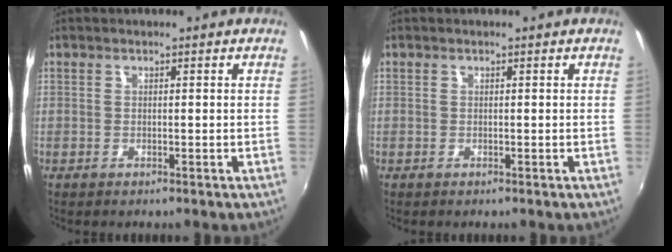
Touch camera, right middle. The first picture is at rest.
{"total": 0.0}